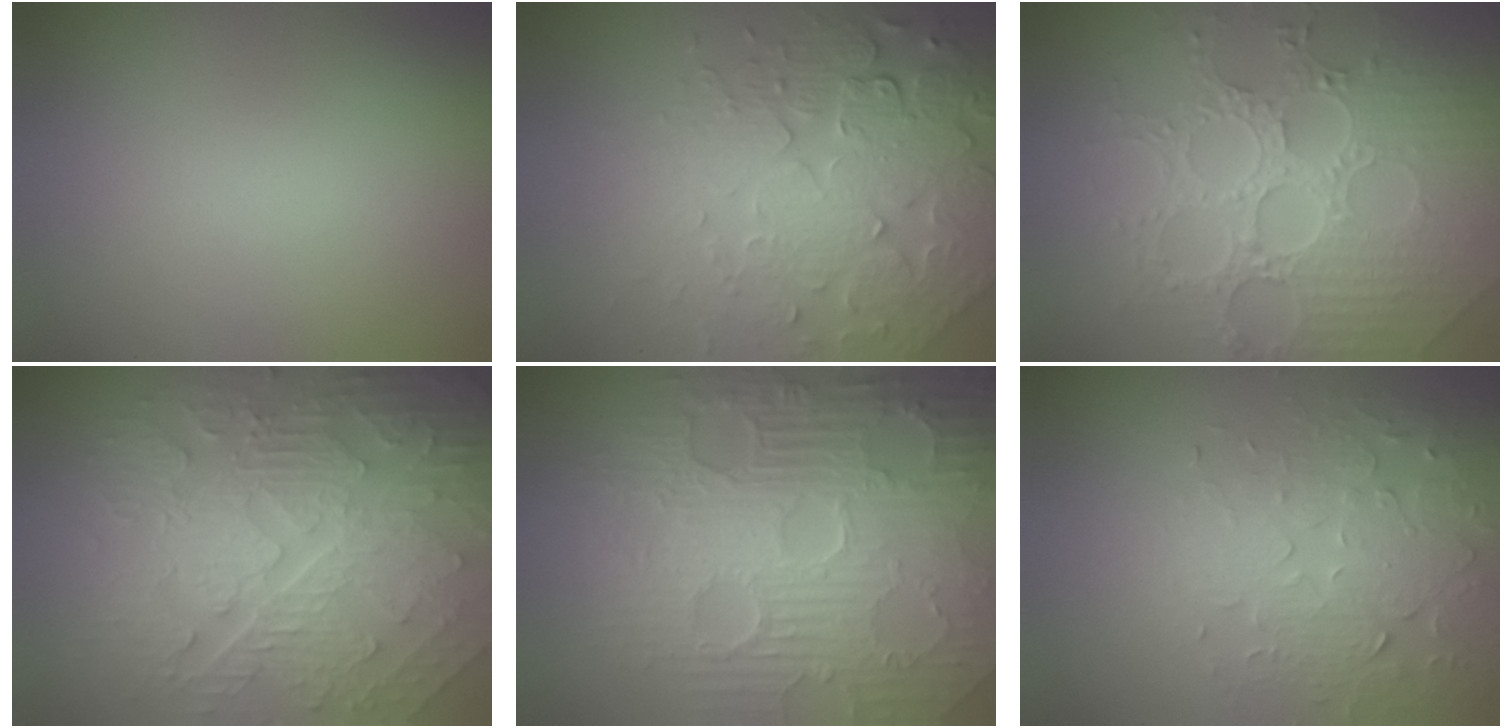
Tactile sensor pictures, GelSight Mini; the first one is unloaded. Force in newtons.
{"total": 7.8, "press": 5.7, "slide": 5.4}
{"total": 8.3, "press": 6.2, "slide": 5.5}
{"total": 9.9, "press": 6.6, "slide": 7.3}
{"total": 11.3, "press": 7.4, "slide": 8.6}
{"total": 4.1, "press": 3.5, "slide": 2.2}